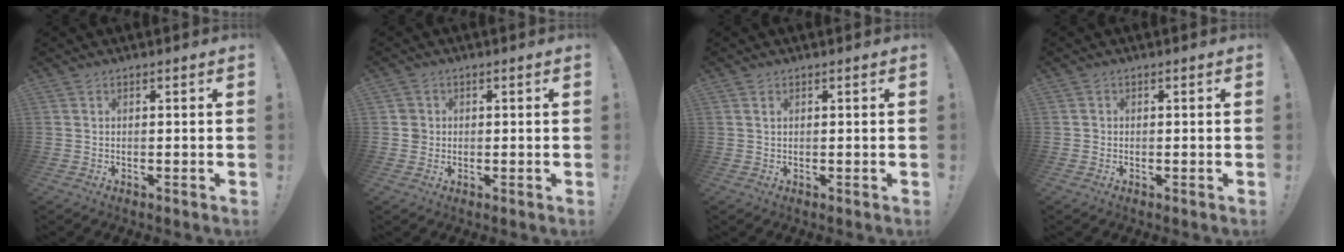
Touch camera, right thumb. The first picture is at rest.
{"total": 2.7, "force": [-0.2, 2.6, 0.7], "torque": [-0.012, 0.008, -0.001]}
{"total": 0.7, "force": [0.4, 0.3, 0.5], "torque": [-0.001, -0.003, 0.005]}
{"total": 0.9, "force": [-0.1, 0.8, 0.2], "torque": [-0.010, 0.006, -0.001]}